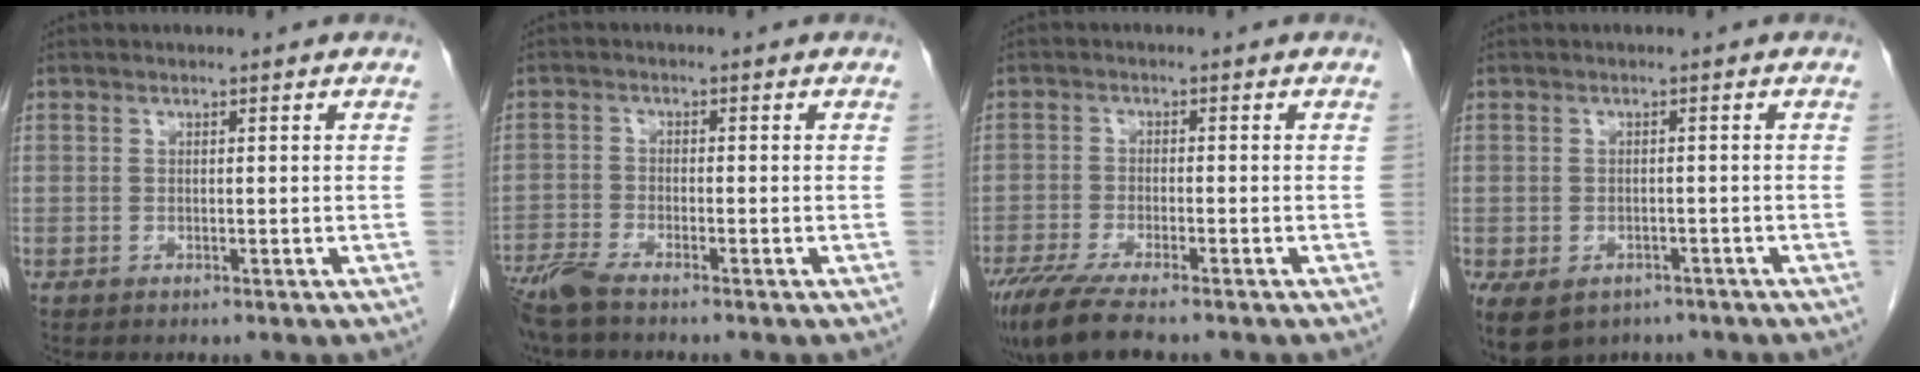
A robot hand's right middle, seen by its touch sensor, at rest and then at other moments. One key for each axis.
{"total": 5.0, "fx": -4.1, "fy": 0.6, "fz": 2.7, "tx": -0.057, "ty": -0.014, "tz": -0.083}
{"total": 9.0, "fx": -7.1, "fy": 1.2, "fz": 5.4, "tx": -0.093, "ty": -0.023, "tz": -0.119}
{"total": 9.5, "fx": -5.9, "fy": 6.3, "fz": 3.9, "tx": -0.094, "ty": 0.001, "tz": -0.081}